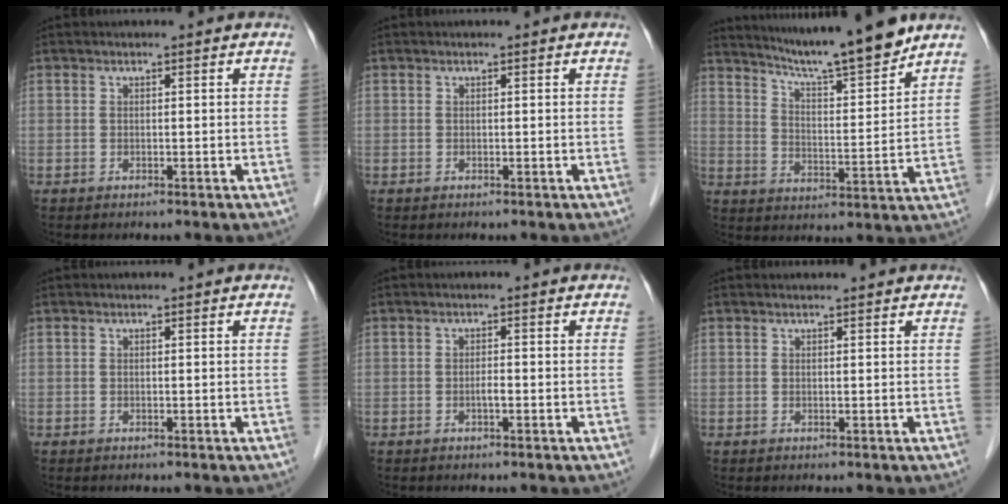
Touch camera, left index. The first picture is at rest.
{"total": 0.0}
{"total": 12.8, "force": [11.5, -0.7, 5.7], "torque": [-0.096, -0.008, 0.181]}
{"total": 0.0}
{"total": 1.1, "force": [-0.7, 0.1, 0.8], "torque": [-0.017, -0.002, -0.012]}
{"total": 1.3, "force": [1.3, 0.1, 0.3], "torque": [-0.009, 0.007, 0.017]}